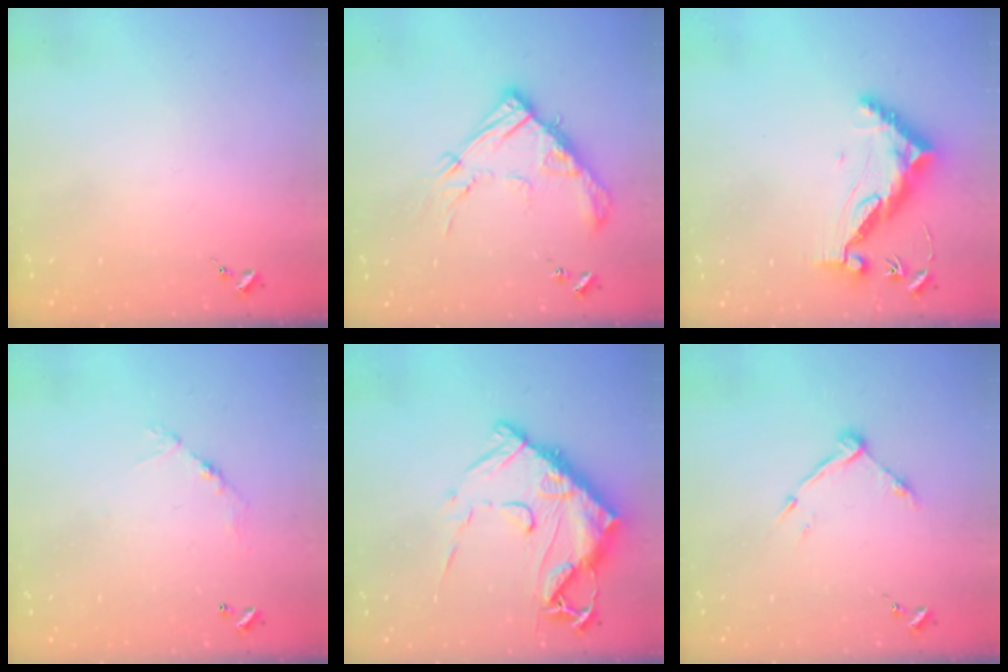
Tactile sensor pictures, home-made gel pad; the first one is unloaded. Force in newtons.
{"total": 16.8, "press": 16.7, "slide": 1.7}
{"total": 10.7, "press": 10.6, "slide": 0.9}
{"total": 6.7, "press": 6.7, "slide": 0.5}
{"total": 19.3, "press": 19.2, "slide": 1.9}
{"total": 8.7, "press": 8.7, "slide": 0.5}